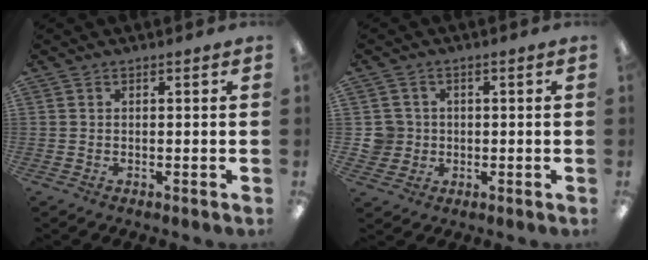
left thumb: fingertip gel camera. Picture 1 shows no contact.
{"total": 4.8, "force": [0.2, 4.8, 0.7], "torque": [-0.016, 0.011, 0.005]}